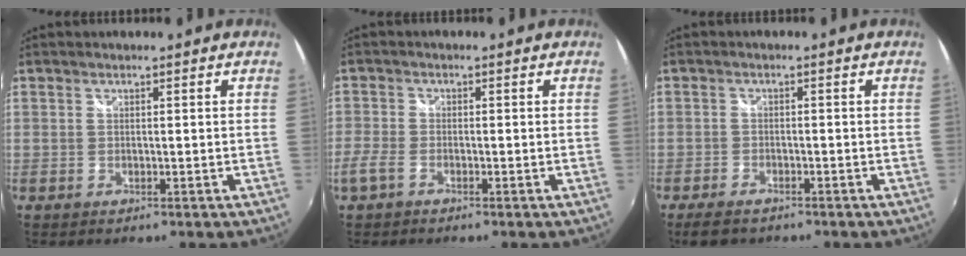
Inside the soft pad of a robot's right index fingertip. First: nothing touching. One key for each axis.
{"total": 3.4, "fx": -2.2, "fy": 1.7, "fz": 2.1, "tx": -0.057, "ty": -0.003, "tz": -0.048}
{"total": 5.2, "fx": -4.0, "fy": 2.3, "fz": 2.4, "tx": -0.066, "ty": -0.012, "tz": -0.071}